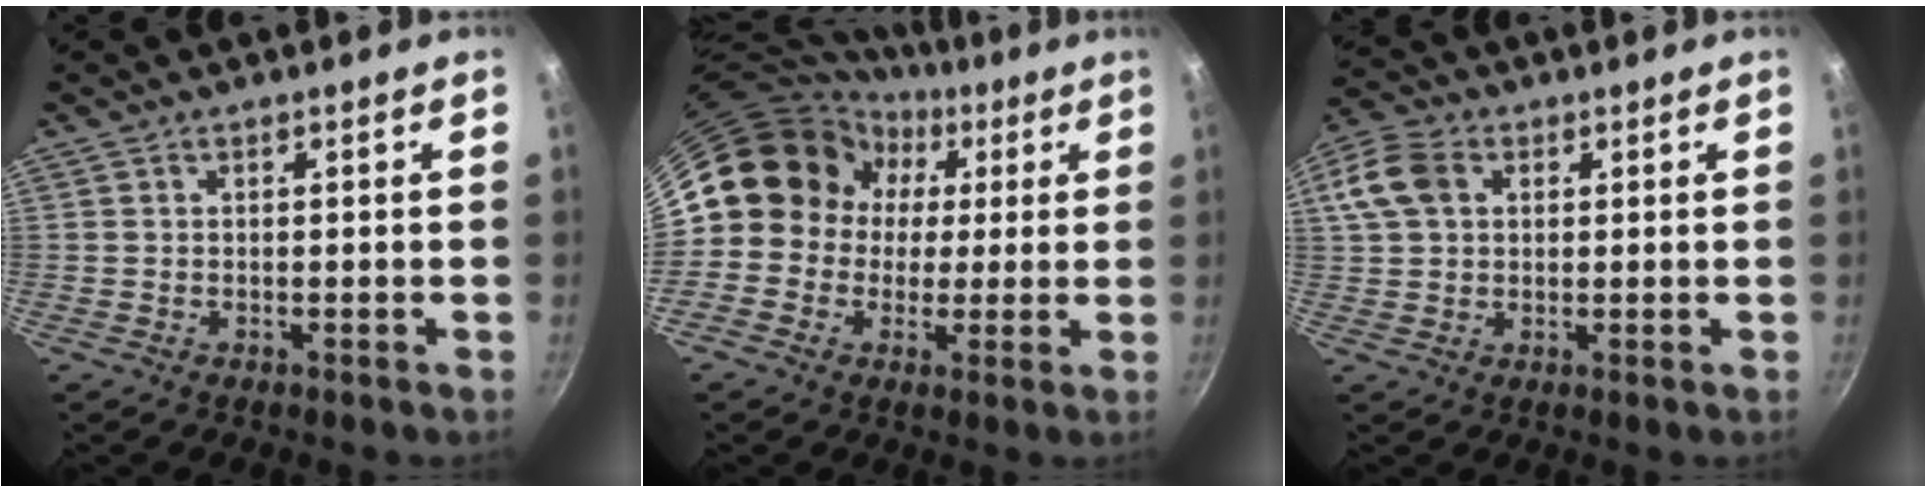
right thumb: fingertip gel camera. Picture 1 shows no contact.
{"total": 12.4, "force": [2.5, 11.3, 4.4], "torque": [-0.025, 0.020, 0.024]}
{"total": 10.1, "force": [2.7, 7.6, 6.1], "torque": [-0.120, 0.014, 0.039]}